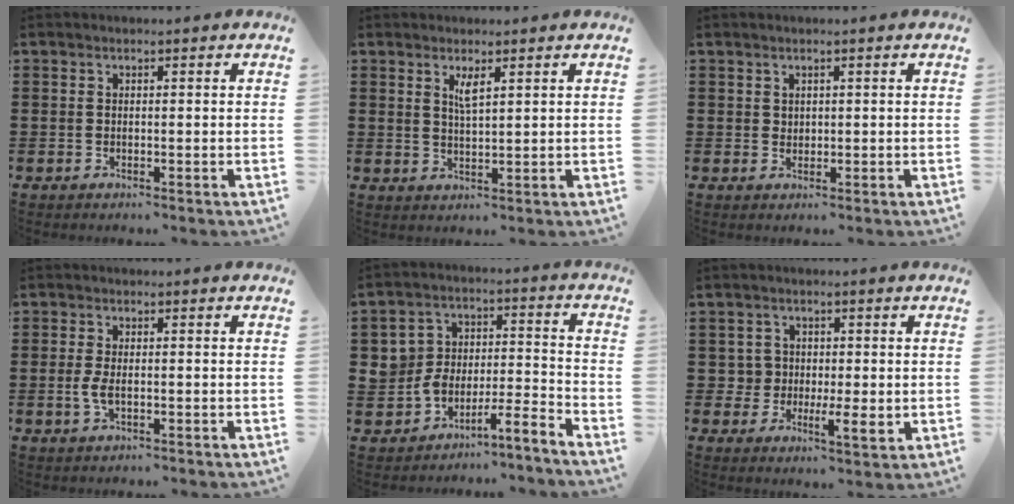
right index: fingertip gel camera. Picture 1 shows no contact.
{"total": 2.5, "force": [1.5, 0.5, 2.0], "torque": [-0.041, 0.002, 0.024]}
{"total": 1.2, "force": [0.8, 0.8, 0.2], "torque": [-0.005, 0.003, 0.016]}
{"total": 2.6, "force": [-0.4, 0.8, 2.4], "torque": [-0.059, -0.008, -0.012]}
{"total": 5.0, "force": [-4.7, 1.5, 0.4], "torque": [-0.015, 0.004, -0.099]}
{"total": 3.9, "force": [-0.3, 2.9, 2.6], "torque": [-0.052, 0.004, -0.008]}